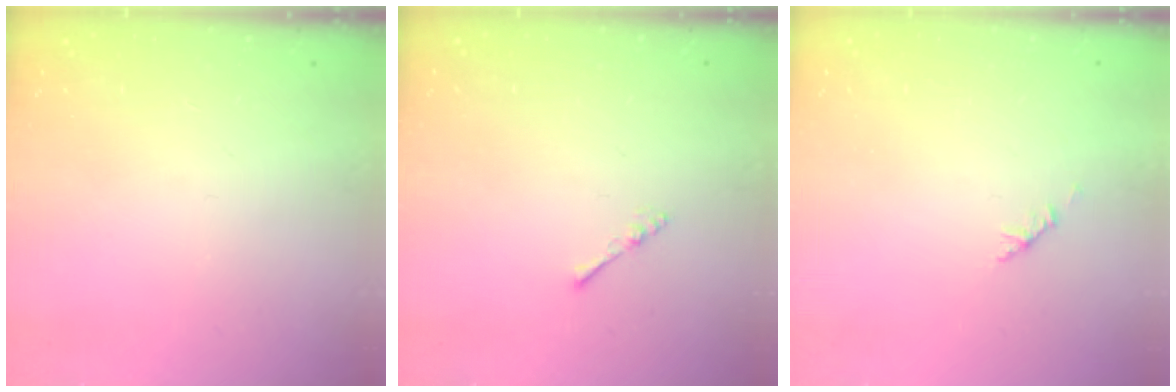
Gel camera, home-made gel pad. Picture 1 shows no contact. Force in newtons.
{"total": 2.2, "press": 2.2, "slide": 0.4}
{"total": 1.9, "press": 1.8, "slide": 0.6}